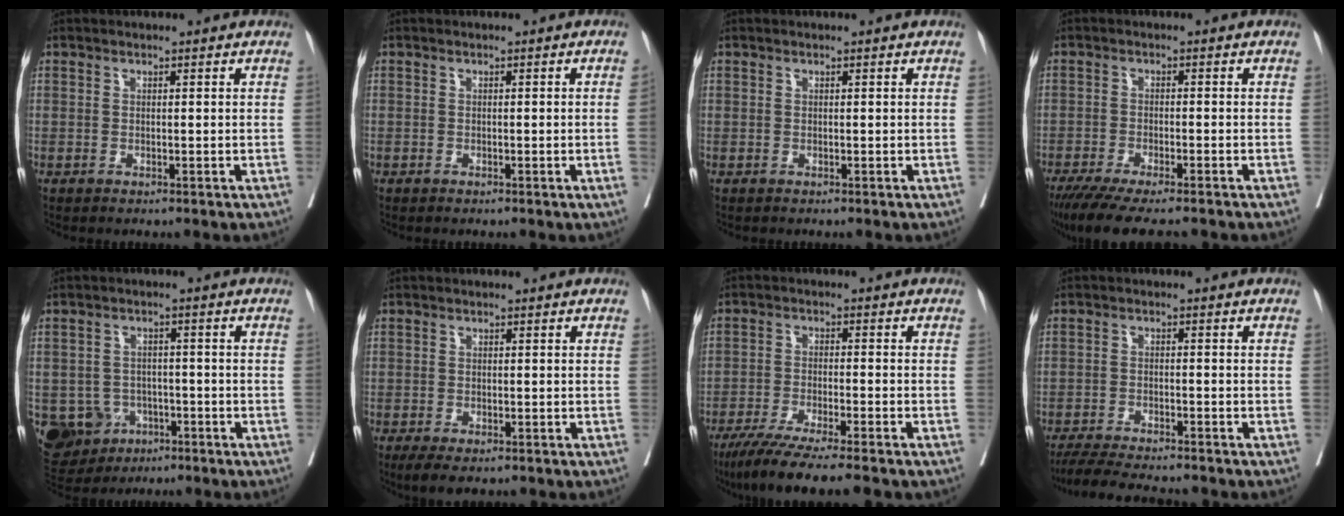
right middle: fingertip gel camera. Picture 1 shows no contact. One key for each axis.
{"total": 0.7, "fx": -0.1, "fy": -0.2, "fz": 0.7, "tx": -0.010, "ty": 0.001, "tz": 0.000}
{"total": 0.0}
{"total": 12.0, "fx": -10.0, "fy": 1.6, "fz": 6.3, "tx": -0.094, "ty": -0.025, "tz": -0.153}
{"total": 9.5, "fx": -4.0, "fy": 8.2, "fz": 2.5, "tx": -0.063, "ty": 0.009, "tz": -0.052}
{"total": 3.5, "fx": -2.4, "fy": 1.4, "fz": 2.2, "tx": -0.043, "ty": -0.011, "tz": -0.035}
{"total": 10.4, "fx": -8.5, "fy": -0.1, "fz": 6.1, "tx": -0.095, "ty": -0.029, "tz": -0.137}
{"total": 9.2, "fx": -8.4, "fy": 0.7, "fz": 3.8, "tx": -0.062, "ty": -0.019, "tz": -0.133}